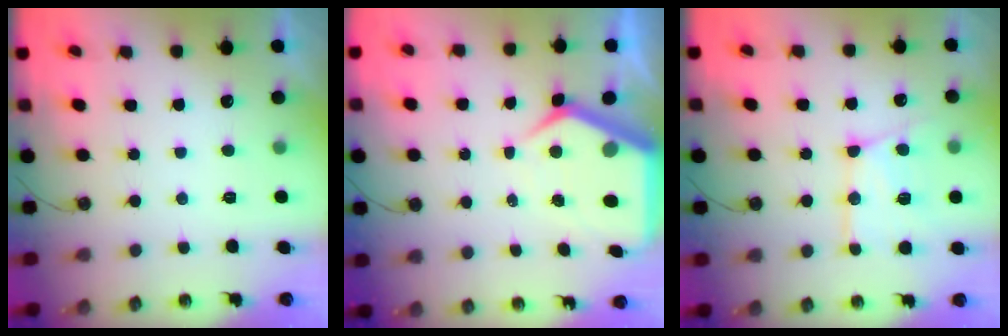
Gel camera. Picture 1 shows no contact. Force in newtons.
{"total": 8.9, "press": 8.8, "slide": 0.8}
{"total": 14.5, "press": 14.5, "slide": 1.1}